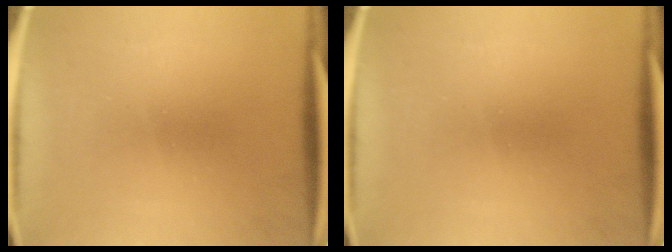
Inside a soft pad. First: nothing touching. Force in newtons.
{"total": 0.0}